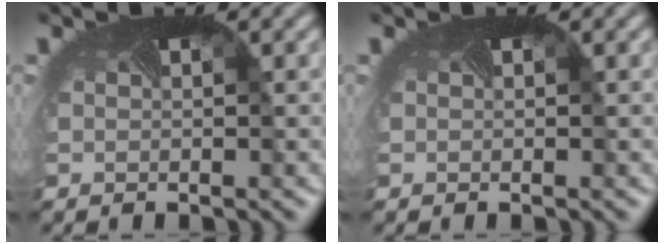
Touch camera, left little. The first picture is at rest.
{"total": 0.0}